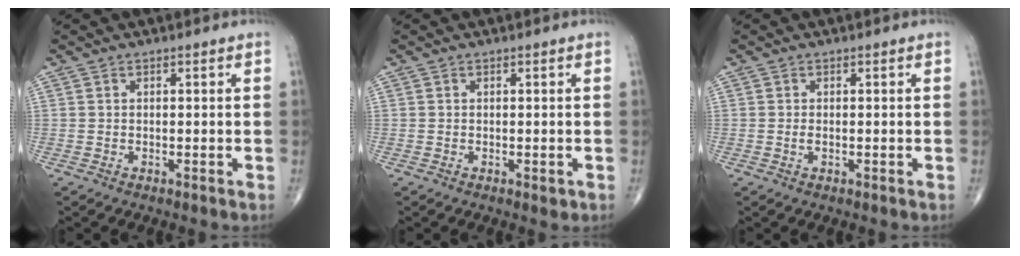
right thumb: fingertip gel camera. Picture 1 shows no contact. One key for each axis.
{"total": 1.1, "fx": -0.3, "fy": 0.7, "fz": 0.9, "tx": -0.008, "ty": -0.003, "tz": -0.001}
{"total": 0.6, "fx": -0.1, "fy": 0.2, "fz": 0.6, "tx": -0.013, "ty": -0.002, "tz": -0.001}